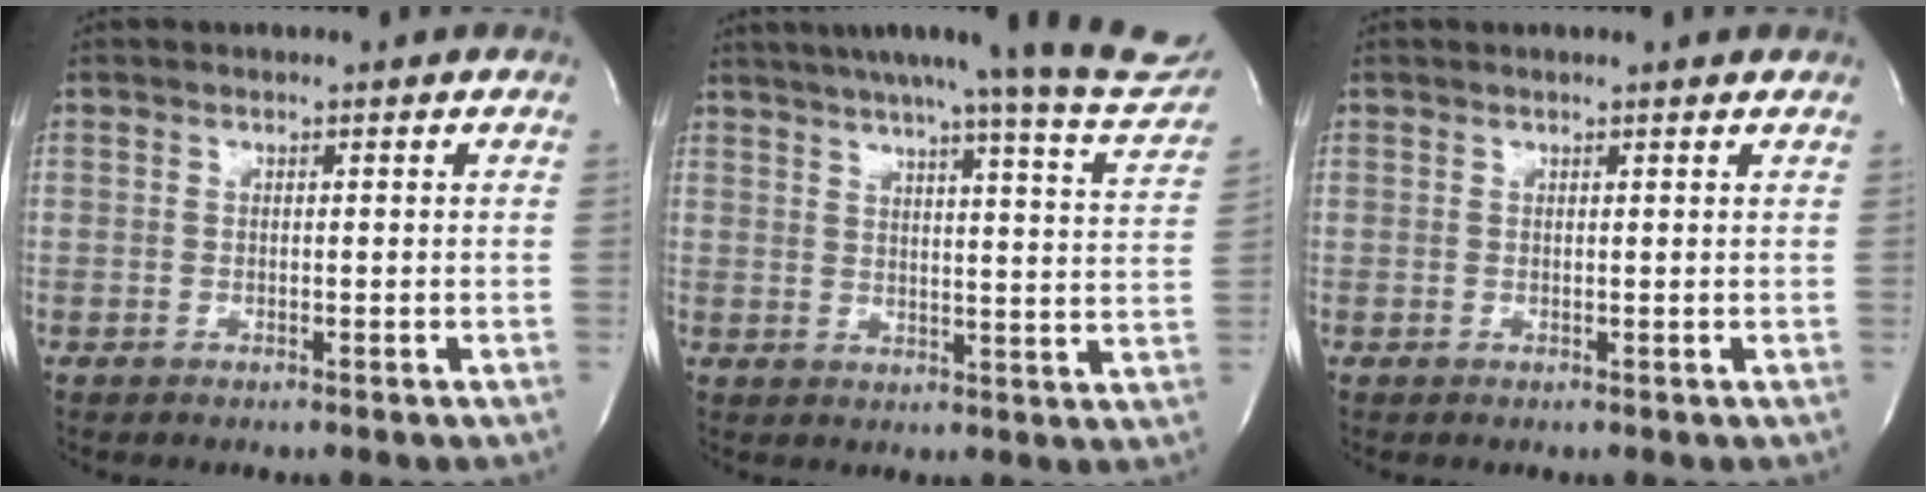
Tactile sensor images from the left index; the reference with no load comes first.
{"total": 21.5, "force": [19.5, 0.1, 8.9], "torque": [-0.123, -0.071, 0.225]}
{"total": 1.0, "force": [0.8, -0.2, 0.6], "torque": [-0.014, 0.006, 0.010]}